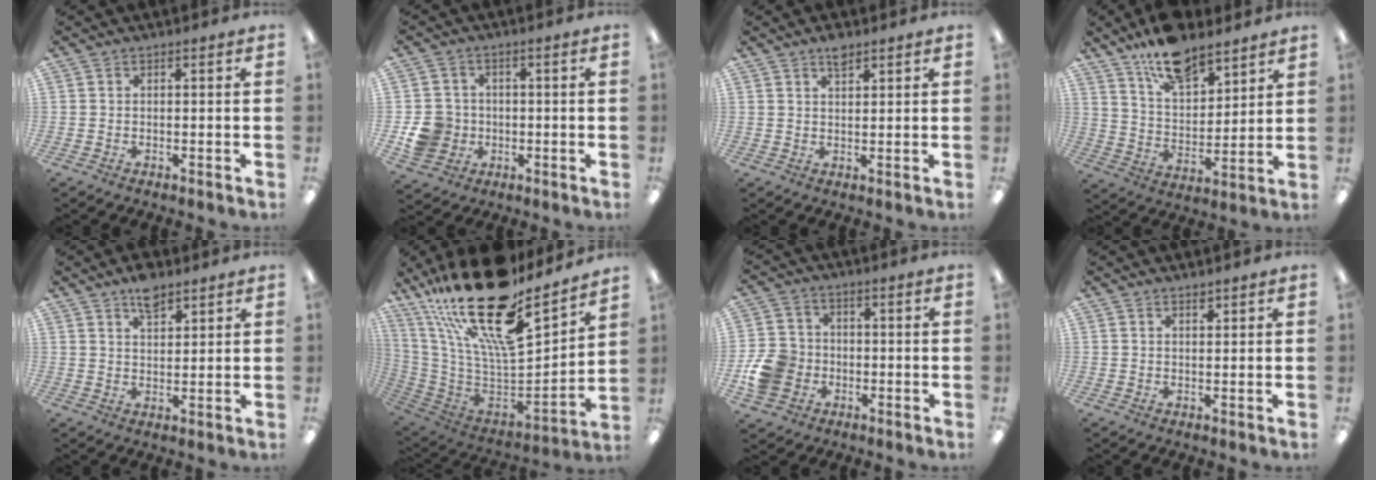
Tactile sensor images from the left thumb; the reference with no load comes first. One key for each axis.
{"total": 8.0, "fx": -1.2, "fy": 7.6, "fz": 2.3, "tx": -0.054, "ty": 0.016, "tz": -0.017}
{"total": 3.3, "fx": 2.5, "fy": 1.3, "fz": 1.8, "tx": -0.022, "ty": -0.005, "tz": 0.042}
{"total": 12.8, "fx": 10.3, "fy": 5.4, "fz": 5.4, "tx": -0.088, "ty": -0.062, "tz": 0.190}
{"total": 5.7, "fx": 4.4, "fy": 2.5, "fz": 2.8, "tx": -0.038, "ty": -0.021, "tz": 0.077}
{"total": 29.0, "fx": 18.8, "fy": 10.7, "fz": 19.3, "tx": -0.338, "ty": -0.133, "tz": 0.323}
{"total": 9.4, "fx": -2.1, "fy": 8.4, "fz": 3.7, "tx": -0.076, "ty": 0.025, "tz": -0.036}
{"total": 1.5, "fx": 1.4, "fy": 0.4, "fz": 0.4, "tx": -0.009, "ty": -0.002, "tz": 0.027}